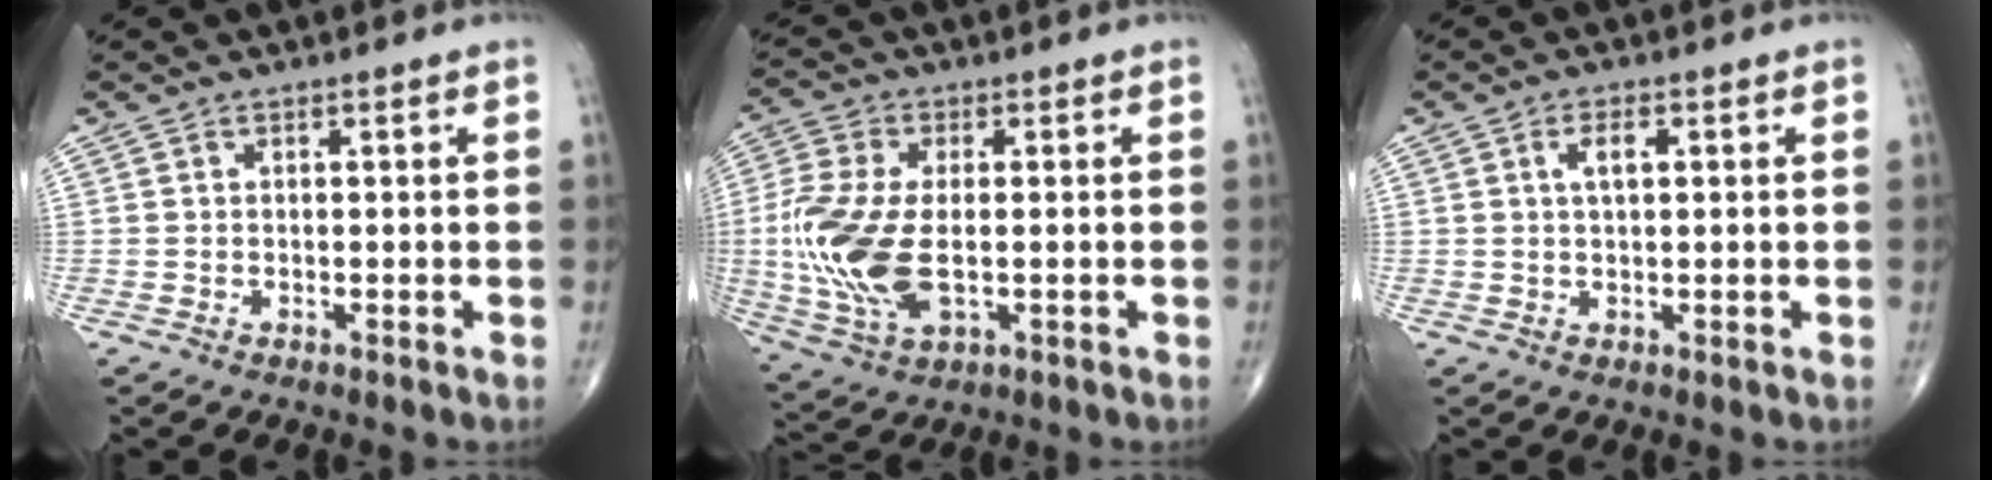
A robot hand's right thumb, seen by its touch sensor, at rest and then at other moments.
{"total": 14.8, "force": [-1.3, 7.8, 12.5], "torque": [-0.295, -0.012, -0.021]}
{"total": 3.0, "force": [0.9, 1.3, 2.6], "torque": [-0.047, 0.003, 0.016]}